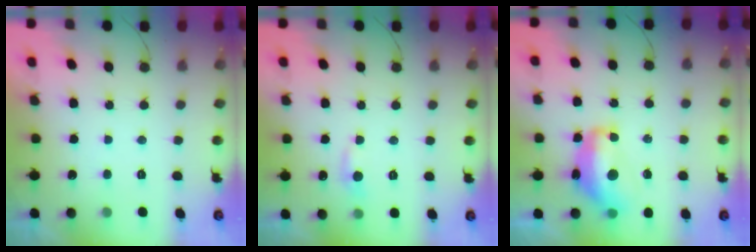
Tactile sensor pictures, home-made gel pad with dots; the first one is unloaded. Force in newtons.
{"total": 4.9, "press": 4.9, "slide": 0.7}
{"total": 13.9, "press": 13.9, "slide": 1.0}